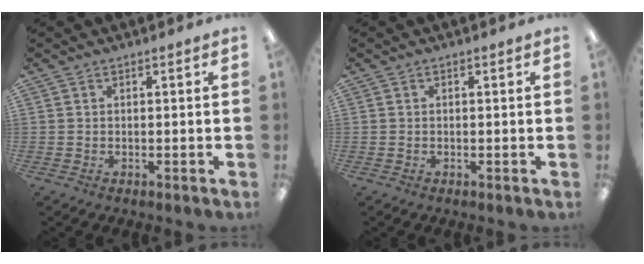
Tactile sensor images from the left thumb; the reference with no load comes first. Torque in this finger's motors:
{"motor_torque": [0.00, 0.00, -0.04, 0.04, 0.00]}